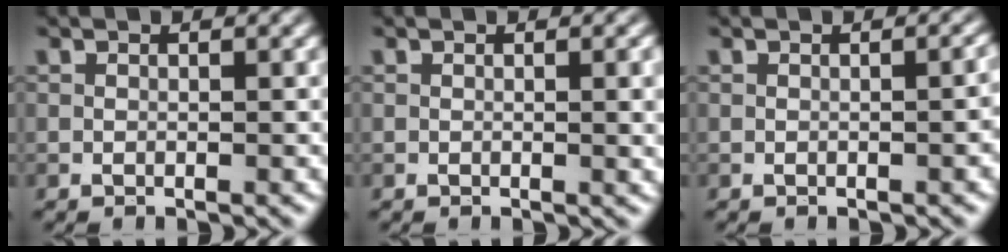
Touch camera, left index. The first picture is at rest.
{"total": 1.9, "force": [0.1, 0.5, 1.9], "torque": [-0.023, -0.002, -0.001]}
{"total": 1.6, "force": [-0.4, 0.5, 1.4], "torque": [-0.014, 0.002, -0.004]}